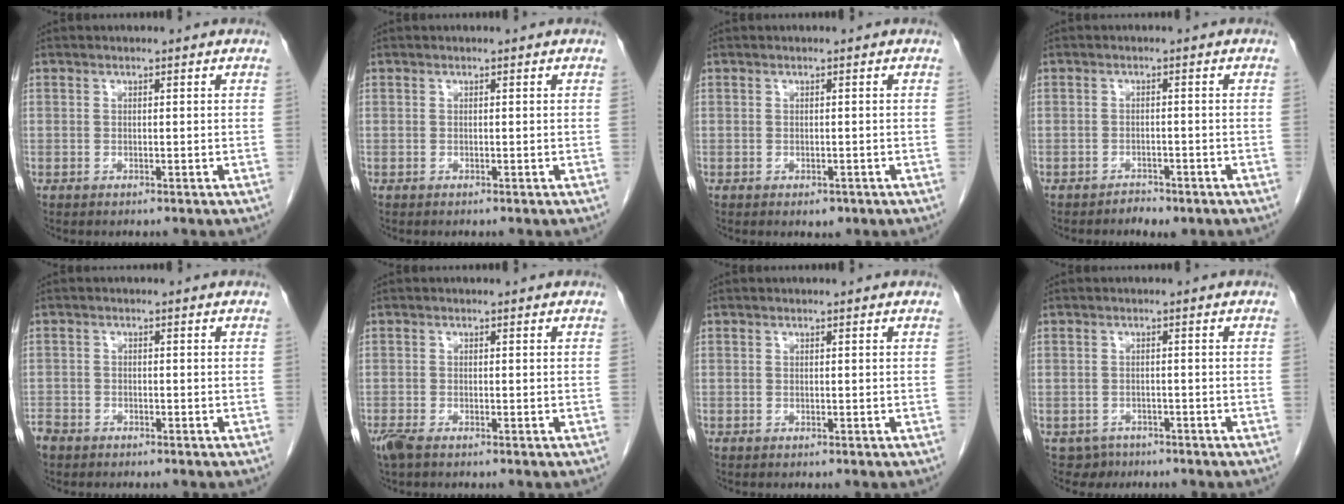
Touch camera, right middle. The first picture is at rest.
{"total": 0.0}
{"total": 1.4, "force": [-0.8, 0.8, 0.8], "torque": [-0.008, 0.001, -0.003]}
{"total": 2.3, "force": [-1.9, 1.0, 0.9], "torque": [-0.016, 0.001, -0.023]}
{"total": 3.1, "force": [-2.5, 1.7, 0.6], "torque": [-0.018, 0.000, -0.049]}
{"total": 2.6, "force": [-1.8, 0.7, 1.7], "torque": [-0.042, -0.009, -0.034]}
{"total": 0.0}
{"total": 2.6, "force": [-1.8, 1.8, -0.4], "torque": [0.004, 0.007, -0.027]}